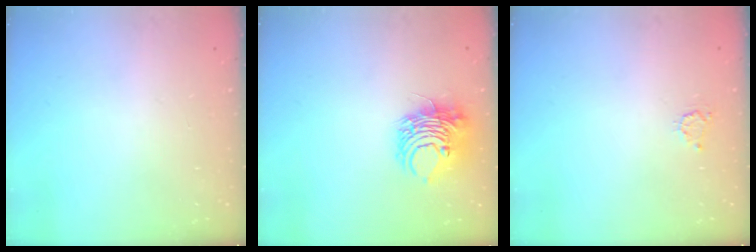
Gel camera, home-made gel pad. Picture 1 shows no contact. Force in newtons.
{"total": 10.4, "press": 10.3, "slide": 1.3}
{"total": 3.6, "press": 3.6, "slide": 0.5}